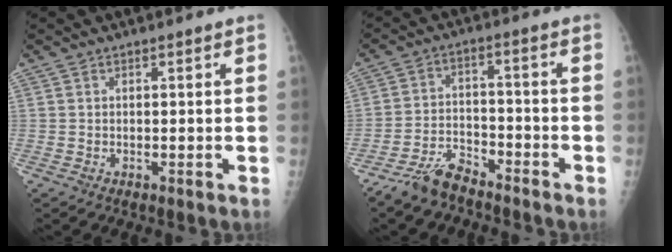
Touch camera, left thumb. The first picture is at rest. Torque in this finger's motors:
{"motor_torque": [0.30, 0.33, 0.09, -0.05, 0.08]}